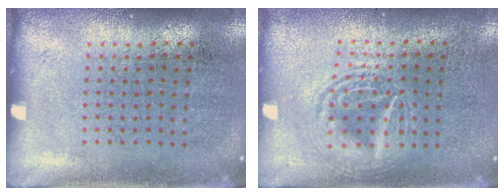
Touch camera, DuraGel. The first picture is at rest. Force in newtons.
{"total": 2.7, "press": 2.7, "slide": 0.3}